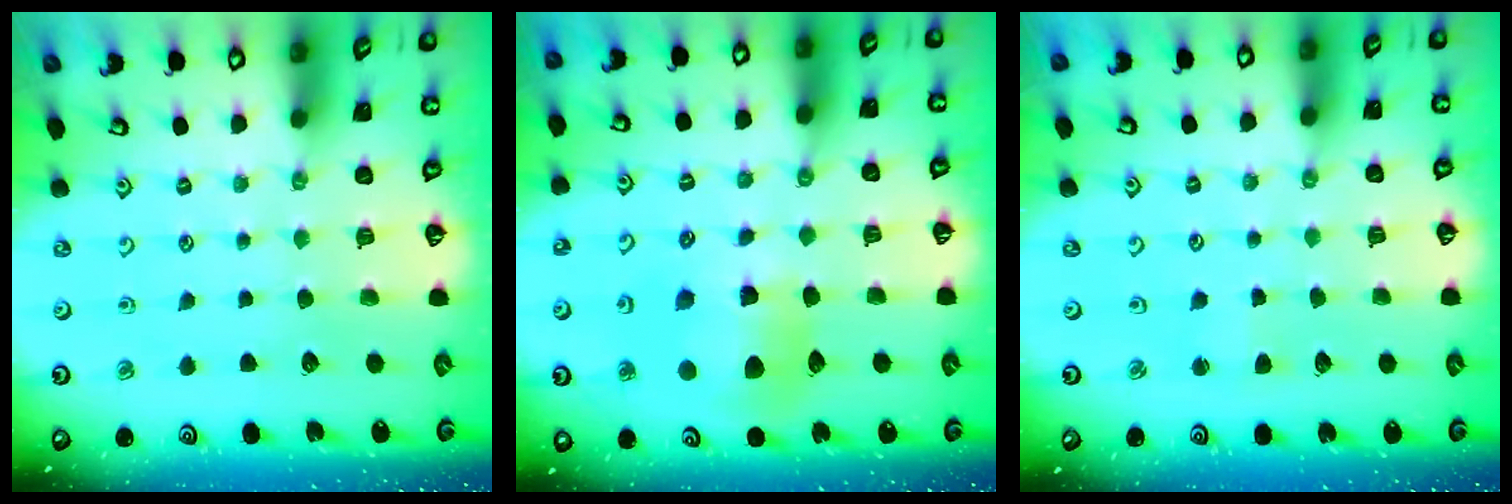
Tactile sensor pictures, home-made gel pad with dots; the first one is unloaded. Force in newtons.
{"total": 12.9, "press": 12.8, "slide": 1.9}
{"total": 2.5, "press": 2.5, "slide": 0.3}